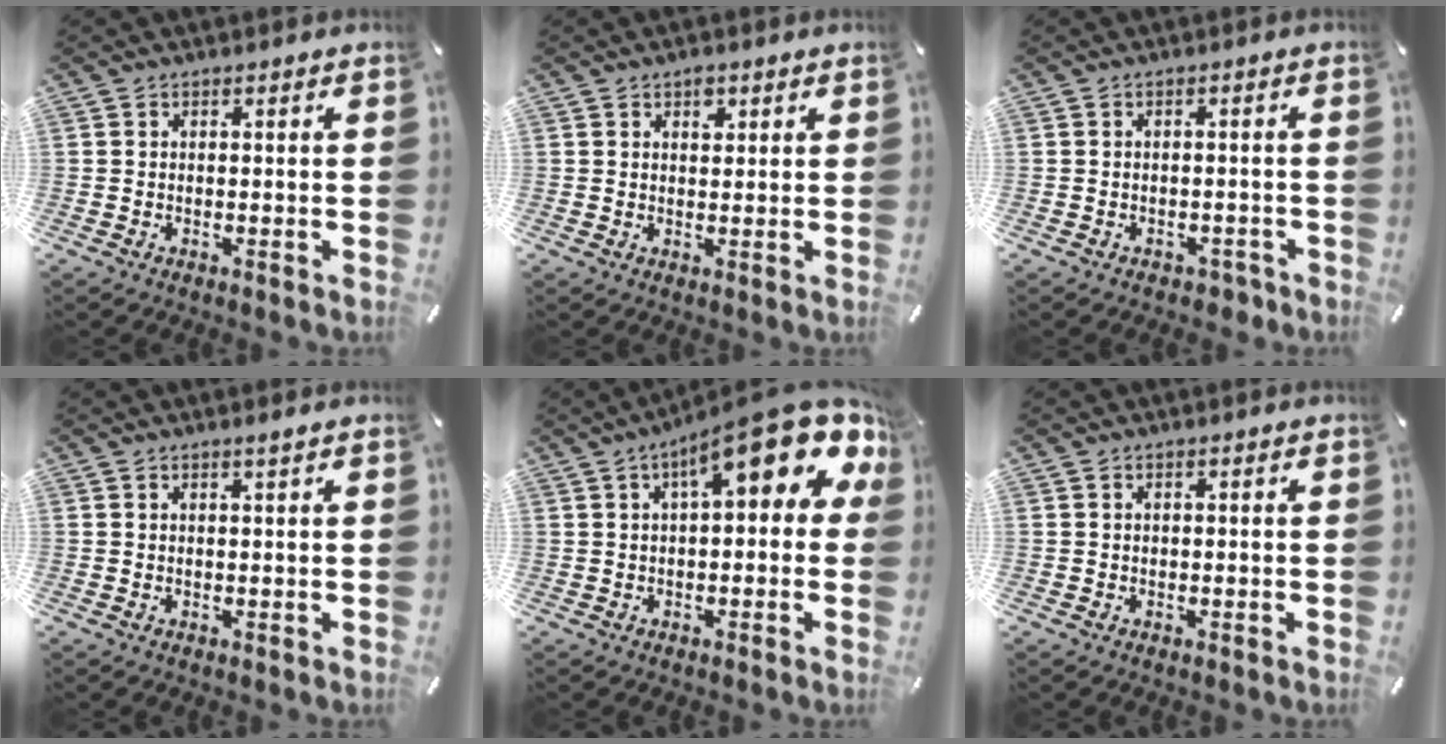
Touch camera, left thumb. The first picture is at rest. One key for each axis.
{"total": 2.3, "fx": 1.1, "fy": 1.6, "fz": 1.3, "tx": -0.003, "ty": -0.007, "tz": 0.015}
{"total": 2.4, "fx": -1.6, "fy": 1.4, "fz": 0.9, "tx": -0.023, "ty": 0.009, "tz": -0.034}
{"total": 1.1, "fx": 0.7, "fy": -0.1, "fz": 0.8, "tx": -0.017, "ty": -0.001, "tz": 0.012}
{"total": 16.0, "fx": 7.7, "fy": 5.0, "fz": 13.0, "tx": -0.189, "ty": -0.046, "tz": 0.124}
{"total": 0.0}